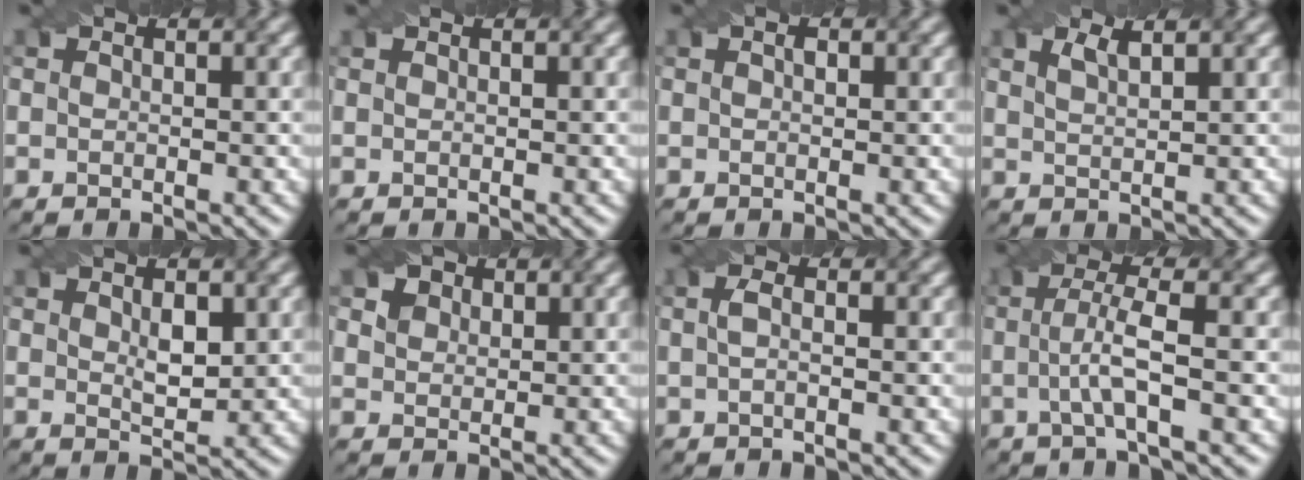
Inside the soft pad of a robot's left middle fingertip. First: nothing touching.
{"total": 0.0}
{"total": 0.7, "force": [0.3, 0.4, 0.5], "torque": [-0.010, 0.003, 0.004]}
{"total": 1.8, "force": [1.2, 0.5, 1.2], "torque": [-0.020, 0.002, 0.021]}
{"total": 2.4, "force": [0.7, 1.1, 2.0], "torque": [-0.035, -0.004, 0.017]}
{"total": 4.0, "force": [2.5, 2.6, 1.7], "torque": [-0.051, 0.006, 0.041]}
{"total": 1.1, "force": [0.0, 0.3, 1.1], "torque": [-0.027, 0.004, -0.001]}
{"total": 3.9, "force": [-0.4, 0.6, 3.8], "torque": [-0.072, 0.003, -0.010]}